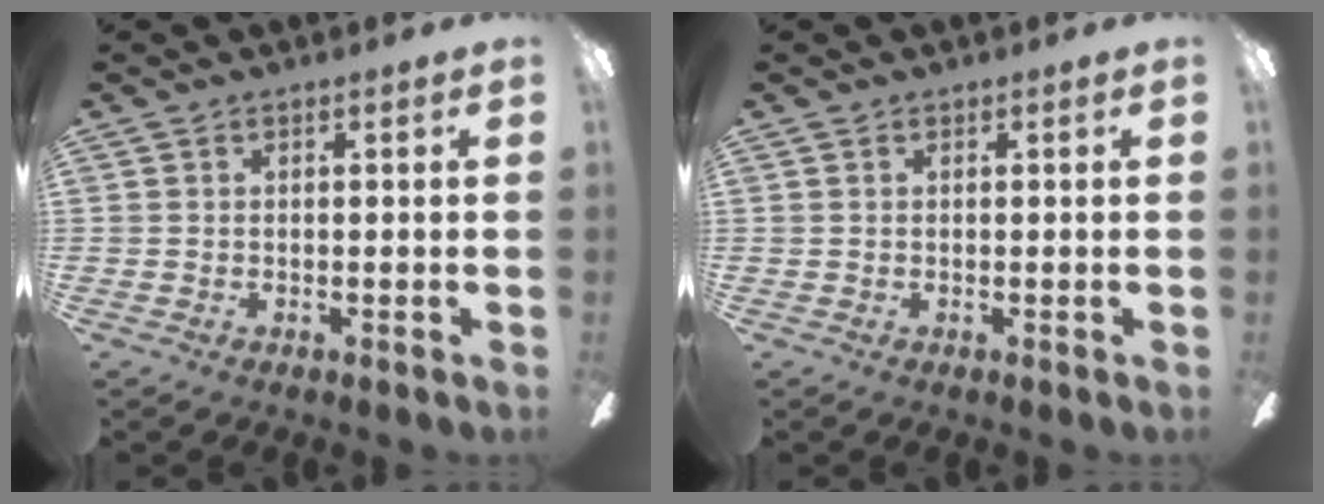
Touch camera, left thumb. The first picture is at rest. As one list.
[{"total": 0.0}]